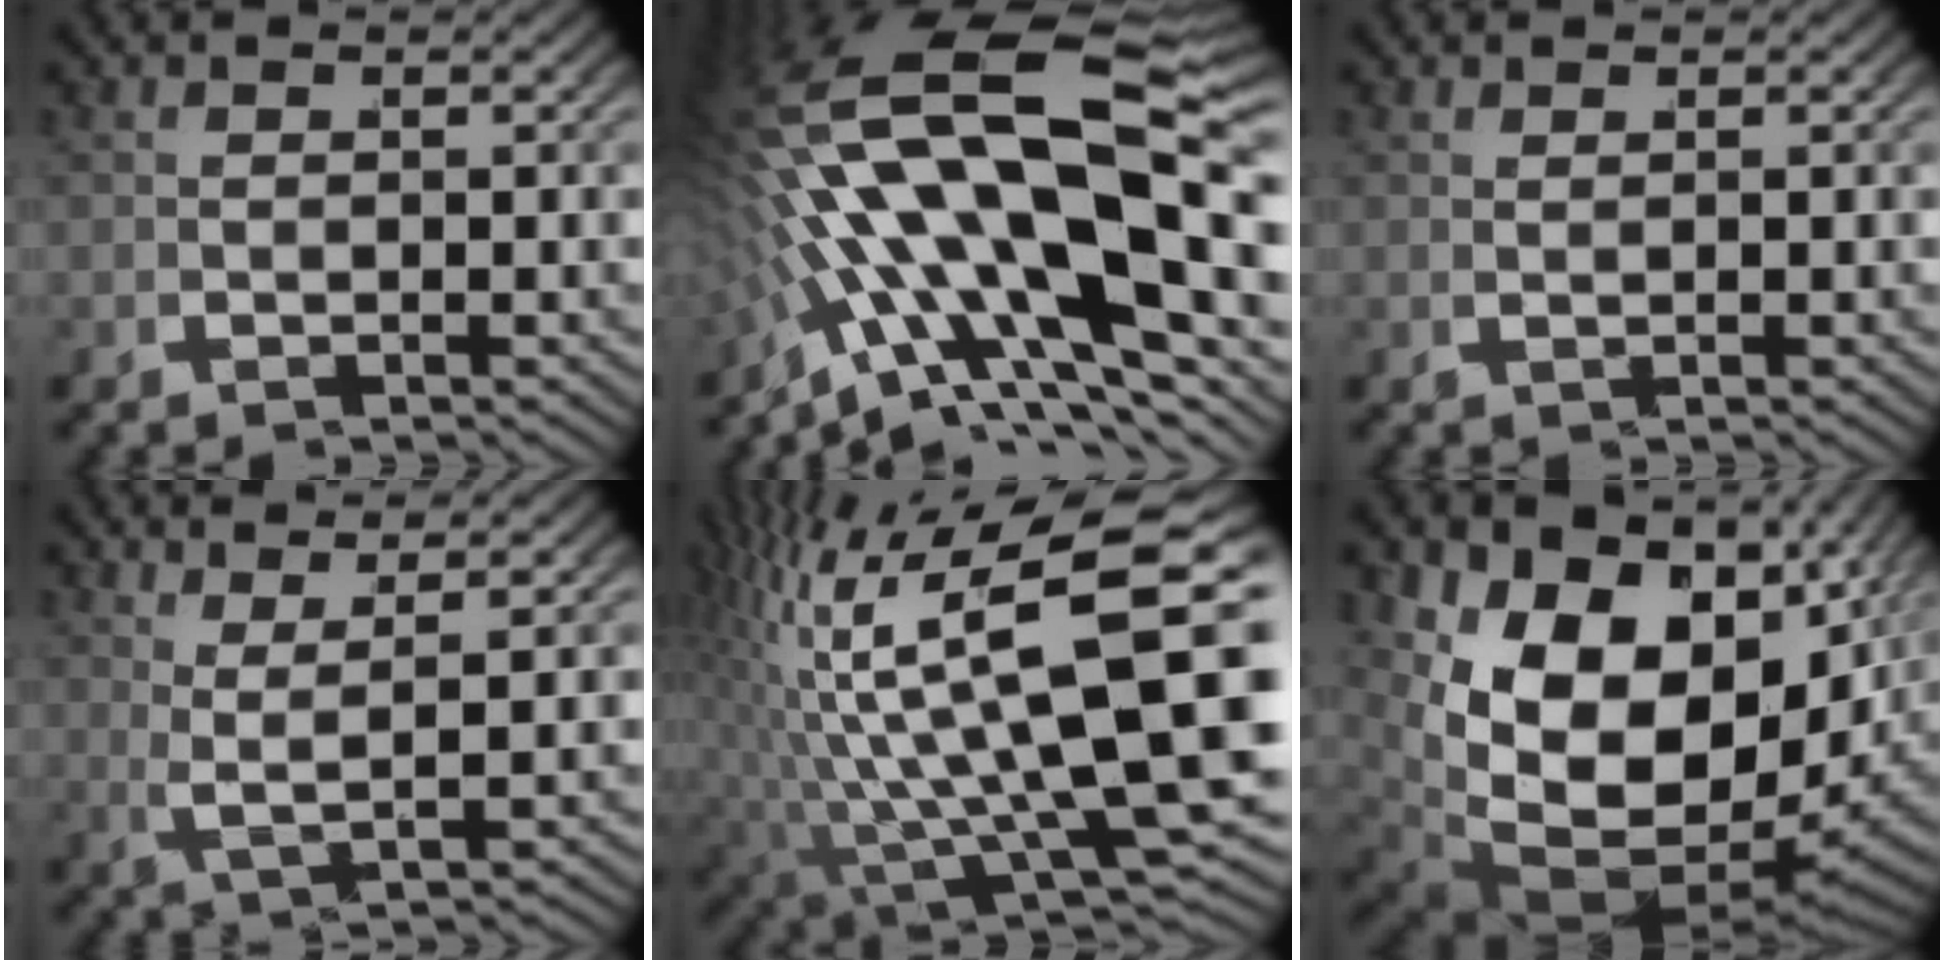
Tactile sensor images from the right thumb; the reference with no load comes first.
{"total": 17.0, "force": [0.6, 8.7, 14.6], "torque": [-0.283, -0.023, 0.008]}
{"total": 1.2, "force": [0.7, -1.0, -0.4], "torque": [0.012, 0.011, 0.007]}
{"total": 3.9, "force": [2.7, 0.1, 2.9], "torque": [-0.051, 0.014, 0.039]}
{"total": 20.2, "force": [1.0, 10.6, 17.1], "torque": [-0.291, -0.033, 0.033]}
{"total": 21.3, "force": [0.2, 13.9, 16.1], "torque": [-0.317, -0.043, 0.021]}